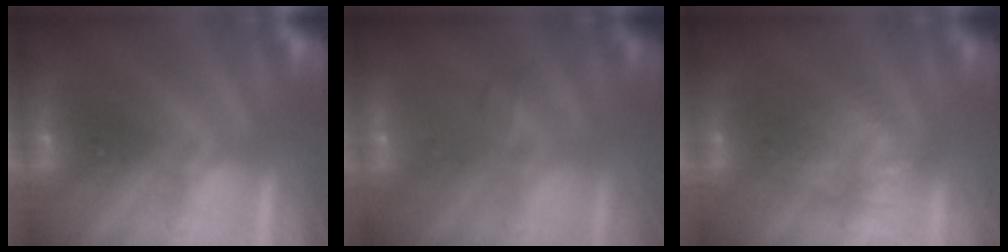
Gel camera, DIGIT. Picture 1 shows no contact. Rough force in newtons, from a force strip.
{"total": 2.1}
{"total": 4.8}